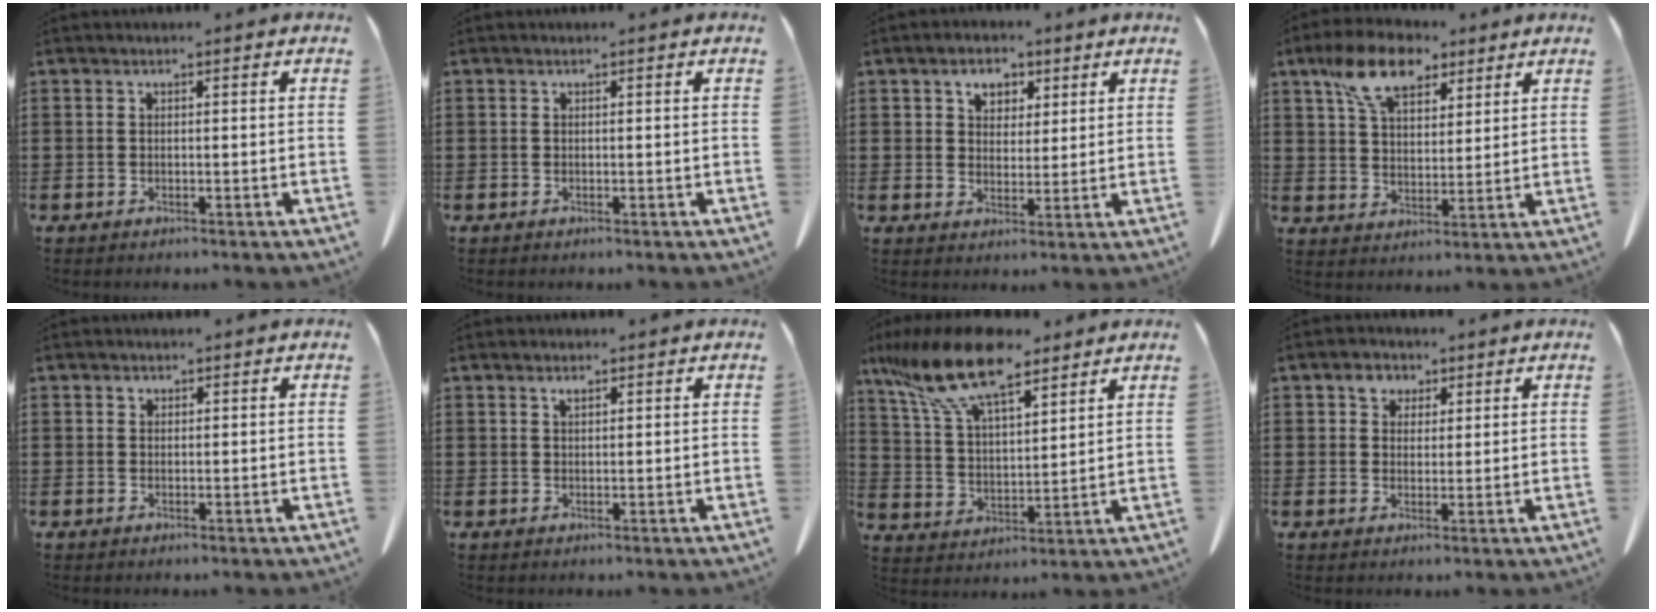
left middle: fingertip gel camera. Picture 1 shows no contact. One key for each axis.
{"total": 0.0}
{"total": 4.3, "fx": 2.6, "fy": 3.2, "fz": 1.4, "tx": -0.028, "ty": 0.010, "tz": 0.041}
{"total": 10.4, "fx": 6.7, "fy": 5.2, "fz": 5.9, "tx": -0.129, "ty": 0.003, "tz": 0.124}
{"total": 0.6, "fx": 0.4, "fy": 0.5, "fz": 0.2, "tx": -0.006, "ty": 0.002, "tz": 0.008}
{"total": 1.1, "fx": 0.7, "fy": 0.4, "fz": 0.7, "tx": -0.017, "ty": 0.002, "tz": 0.012}
{"total": 13.9, "fx": 10.2, "fy": 4.2, "fz": 8.5, "tx": -0.208, "ty": -0.029, "tz": 0.179}
{"total": 3.3, "fx": 1.8, "fy": 2.4, "fz": 1.2, "tx": -0.025, "ty": 0.009, "tz": 0.030}